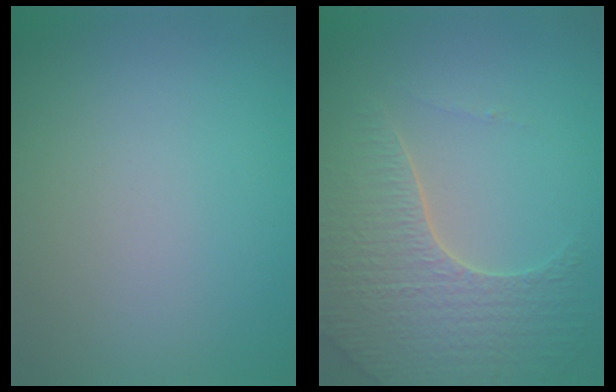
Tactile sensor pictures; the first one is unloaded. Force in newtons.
{"total": 5.8, "press": 4.7, "slide": 3.3}